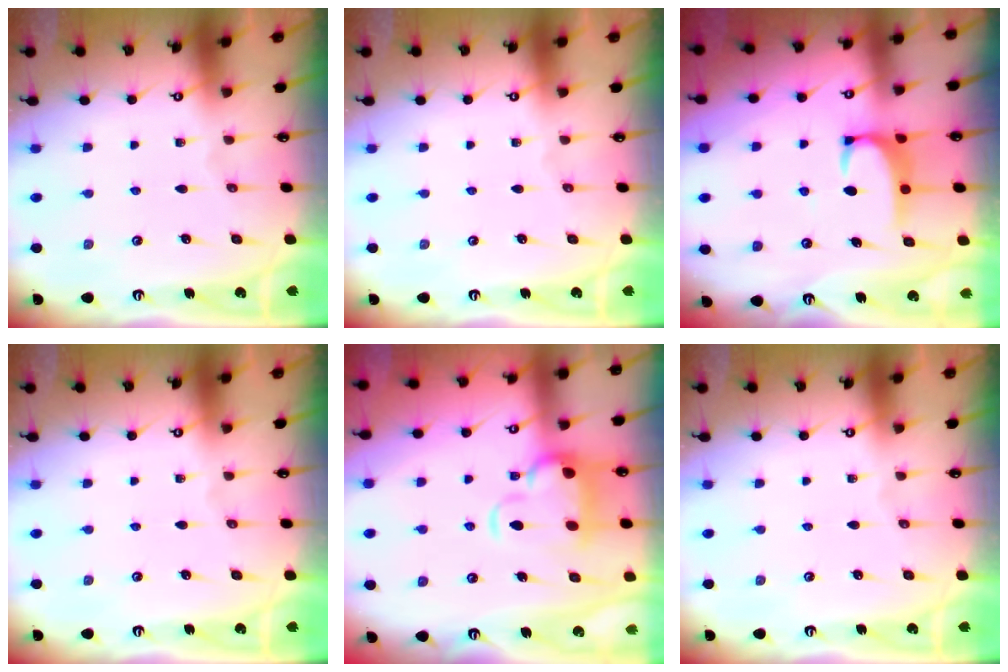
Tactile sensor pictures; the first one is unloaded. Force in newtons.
{"total": 0.0}
{"total": 2.6, "press": 2.6, "slide": 0.5}
{"total": 0.0}
{"total": 5.7, "press": 5.5, "slide": 1.5}
{"total": 0.0}